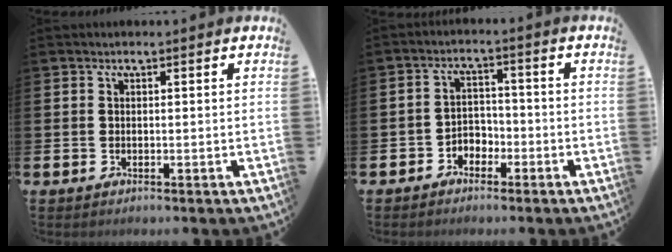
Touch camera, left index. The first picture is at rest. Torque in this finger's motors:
{"motor_torque": [-0.03, 0.11, -0.04, 0.00]}